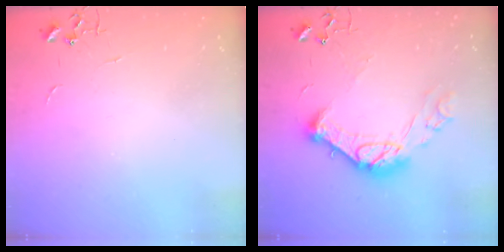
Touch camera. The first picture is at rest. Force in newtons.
{"total": 15.4, "press": 15.4, "slide": 0.9}